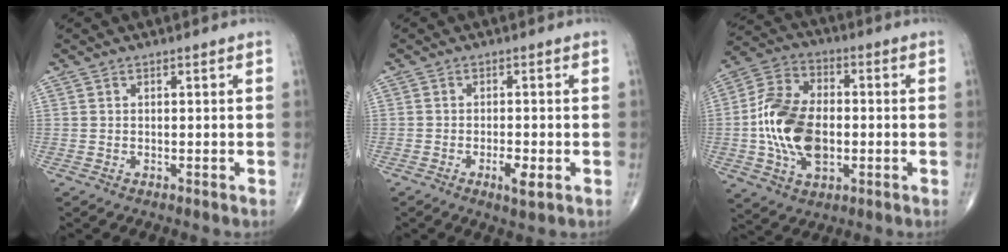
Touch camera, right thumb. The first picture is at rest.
{"total": 3.6, "force": [-1.4, 1.0, 3.2], "torque": [-0.056, -0.002, -0.023]}
{"total": 16.2, "force": [-1.7, 10.0, 12.7], "torque": [-0.232, 0.019, -0.030]}